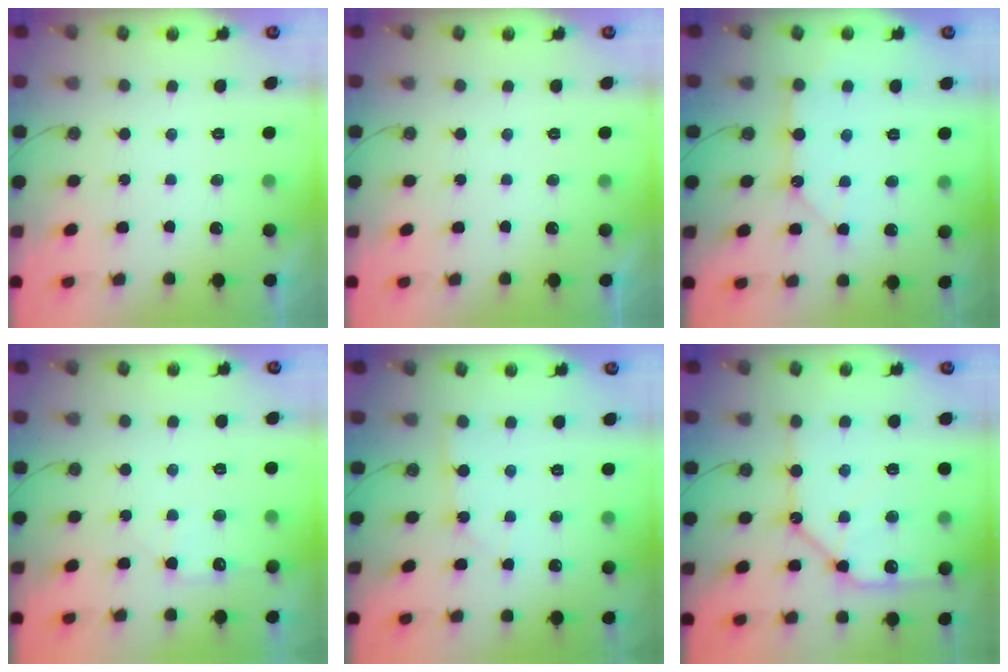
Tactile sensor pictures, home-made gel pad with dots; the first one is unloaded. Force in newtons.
{"total": 0.0}
{"total": 10.7, "press": 10.6, "slide": 0.9}
{"total": 7.1, "press": 7.1, "slide": 0.7}
{"total": 2.3, "press": 2.3, "slide": 0.3}
{"total": 16.6, "press": 16.5, "slide": 1.9}